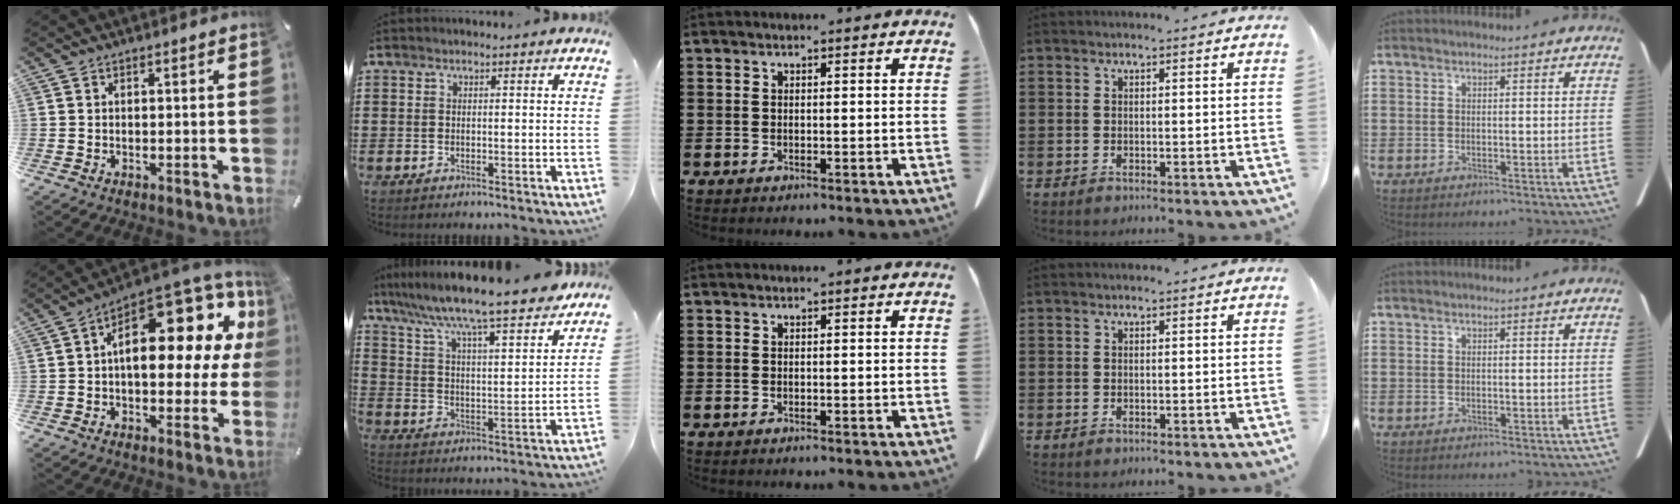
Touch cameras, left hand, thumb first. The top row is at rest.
{"thumb": {"total": 19.3, "force": [6.6, 10.1, 15.0], "torque": [-0.193, -0.060, 0.109]}, "index": {"total": 8.1, "force": [7.3, -0.6, 3.4], "torque": [-0.098, -0.055, 0.117]}}